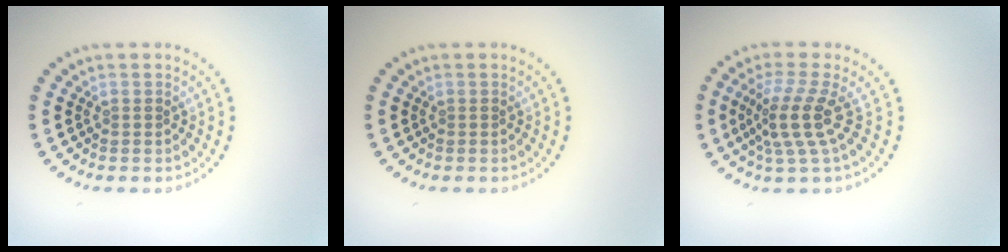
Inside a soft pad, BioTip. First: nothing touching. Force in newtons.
{"total": 0.0}
{"total": 3.7, "press": 2.6, "slide": 2.6}